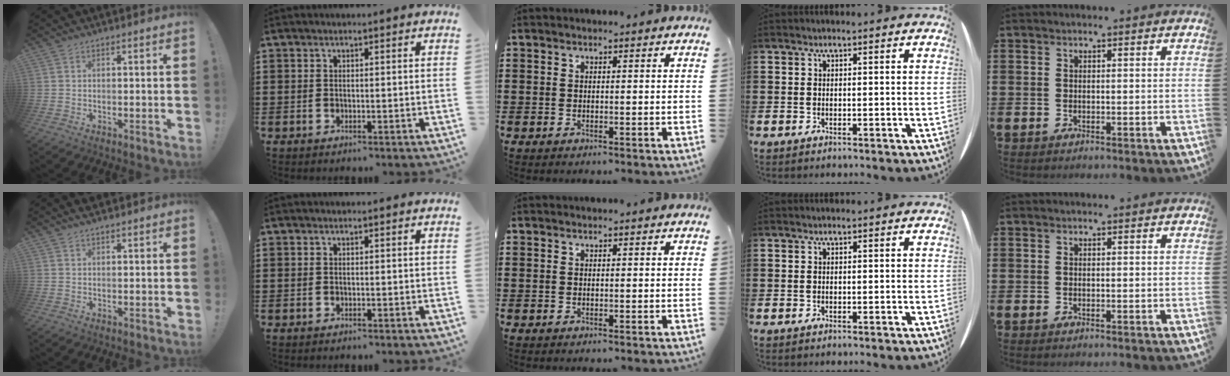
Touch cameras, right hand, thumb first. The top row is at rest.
{"thumb": {"total": 1.4, "force": [1.3, 0.0, 0.4], "torque": [-0.003, -0.004, 0.023]}}